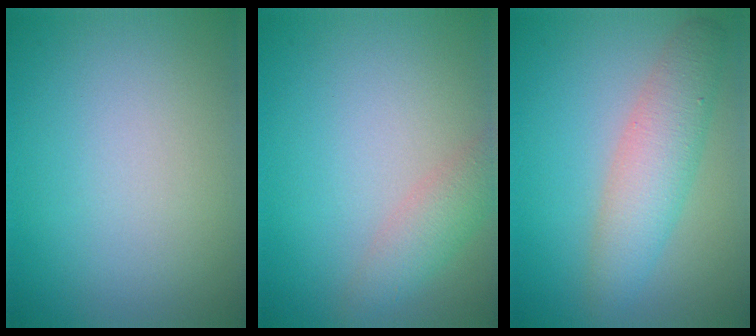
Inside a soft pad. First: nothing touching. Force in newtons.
{"total": 2.5, "press": 2.5, "slide": 0.1}
{"total": 4.5, "press": 4.5, "slide": 0.1}